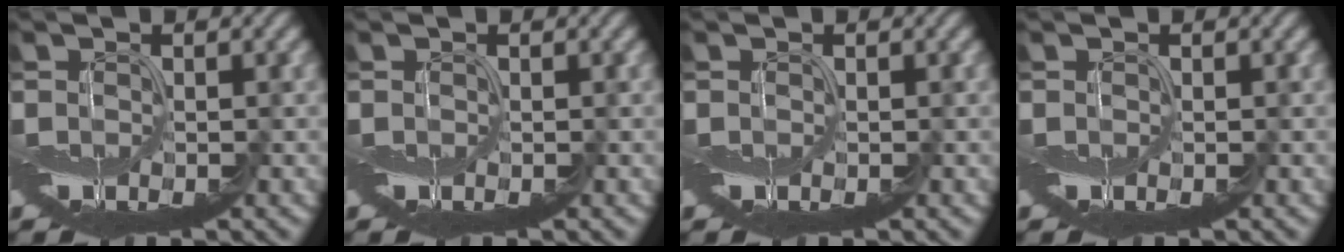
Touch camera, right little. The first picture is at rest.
{"total": 0.0}
{"total": 0.0}
{"total": 0.0}